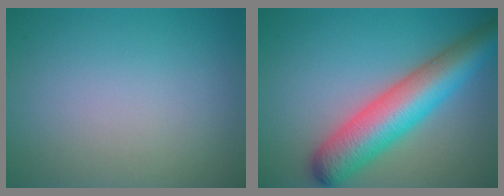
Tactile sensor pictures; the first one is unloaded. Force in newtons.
{"total": 8.5, "press": 8.5, "slide": 0.3}